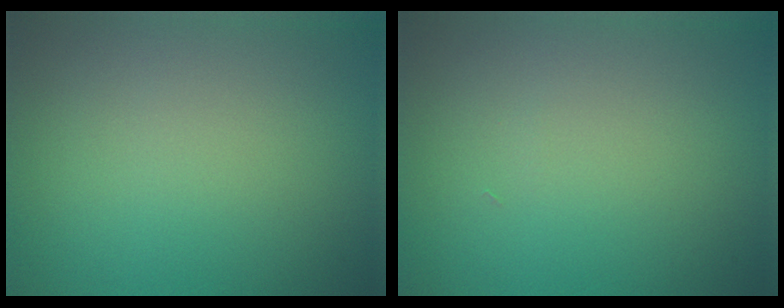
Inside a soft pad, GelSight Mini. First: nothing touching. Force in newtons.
{"total": 0.0}